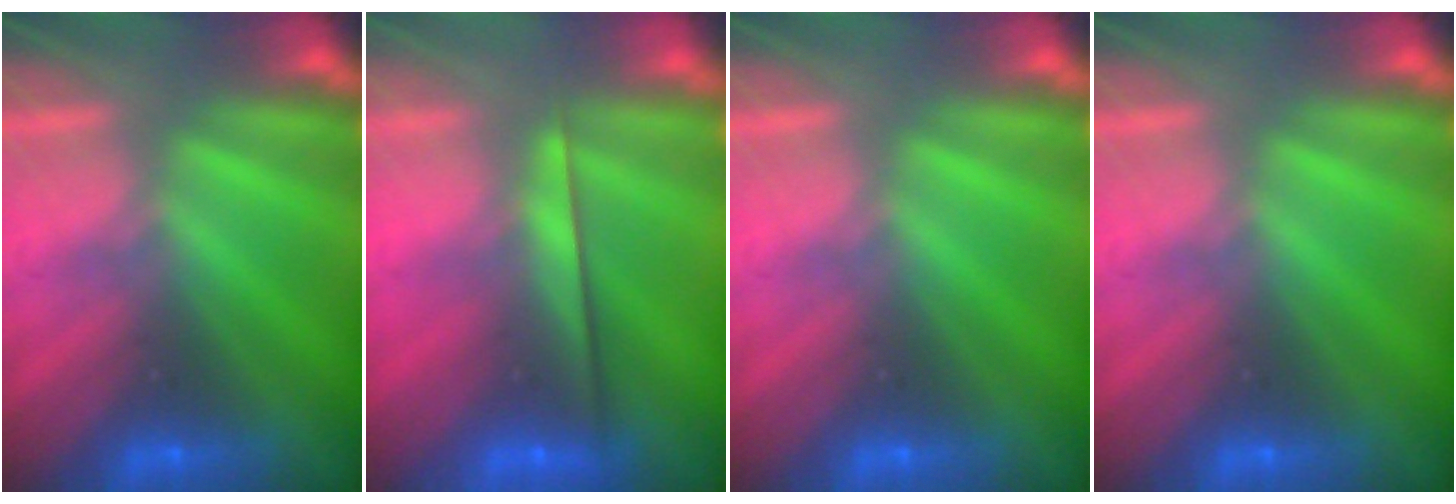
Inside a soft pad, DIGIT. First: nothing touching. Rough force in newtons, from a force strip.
{"total": 2.2}
{"total": 0.0}
{"total": 0.0}